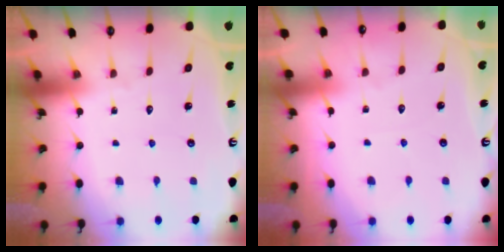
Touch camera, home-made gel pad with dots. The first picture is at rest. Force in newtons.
{"total": 2.3, "press": 2.2, "slide": 0.4}